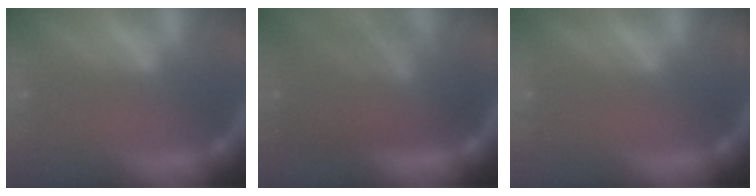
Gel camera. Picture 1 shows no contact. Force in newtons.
{"total": 9.5}
{"total": 0.0}